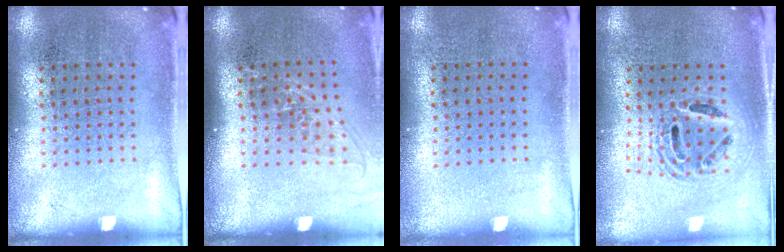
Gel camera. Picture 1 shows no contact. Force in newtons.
{"total": 1.2, "press": 1.0, "slide": 0.7}
{"total": 0.0}
{"total": 1.8, "press": 1.5, "slide": 1.1}